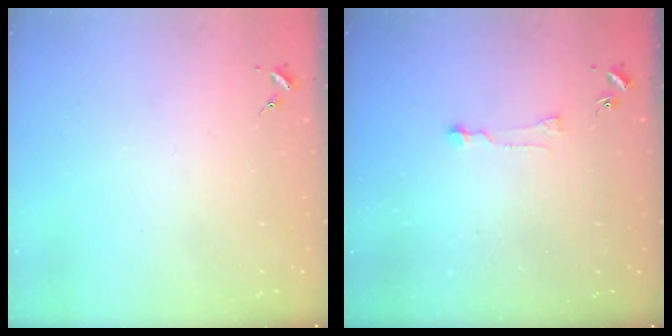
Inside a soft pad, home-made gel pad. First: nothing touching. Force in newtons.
{"total": 6.0, "press": 6.0, "slide": 0.5}